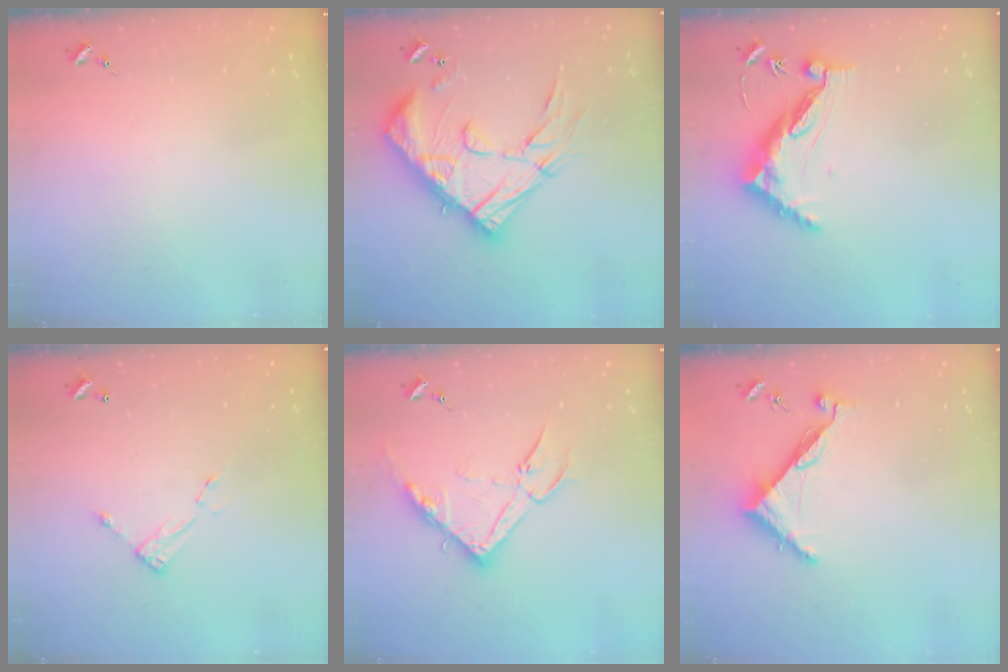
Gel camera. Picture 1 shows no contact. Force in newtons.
{"total": 24.5, "press": 24.4, "slide": 2.2}
{"total": 12.1, "press": 12.0, "slide": 1.2}
{"total": 4.7, "press": 4.6, "slide": 0.4}
{"total": 15.6, "press": 15.6, "slide": 0.6}
{"total": 6.8, "press": 6.8, "slide": 0.3}